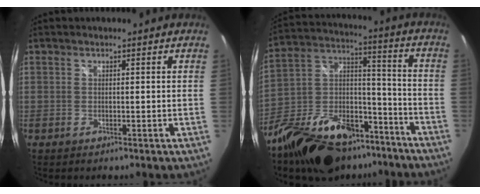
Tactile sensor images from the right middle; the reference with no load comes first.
{"total": 24.4, "force": [-16.5, 12.7, 12.7], "torque": [-0.259, 0.036, -0.259]}